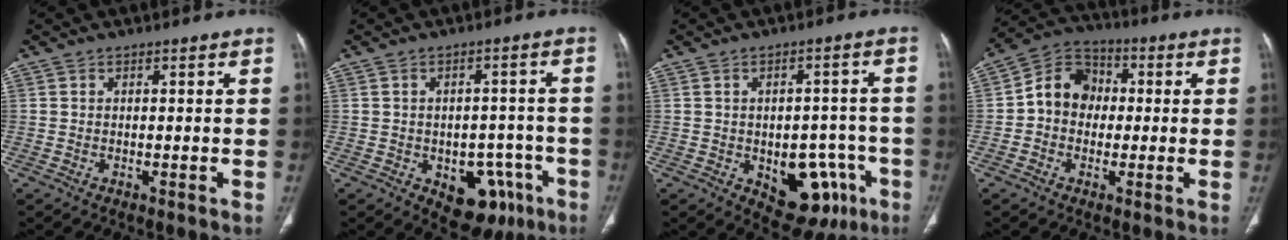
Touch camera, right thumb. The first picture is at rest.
{"total": 11.3, "force": [-5.1, 7.3, 7.0], "torque": [-0.047, 0.029, -0.055]}
{"total": 13.4, "force": [-4.8, 8.3, 9.2], "torque": [-0.074, 0.025, -0.050]}
{"total": 9.8, "force": [0.0, 8.3, 5.2], "torque": [-0.064, 0.031, -0.015]}